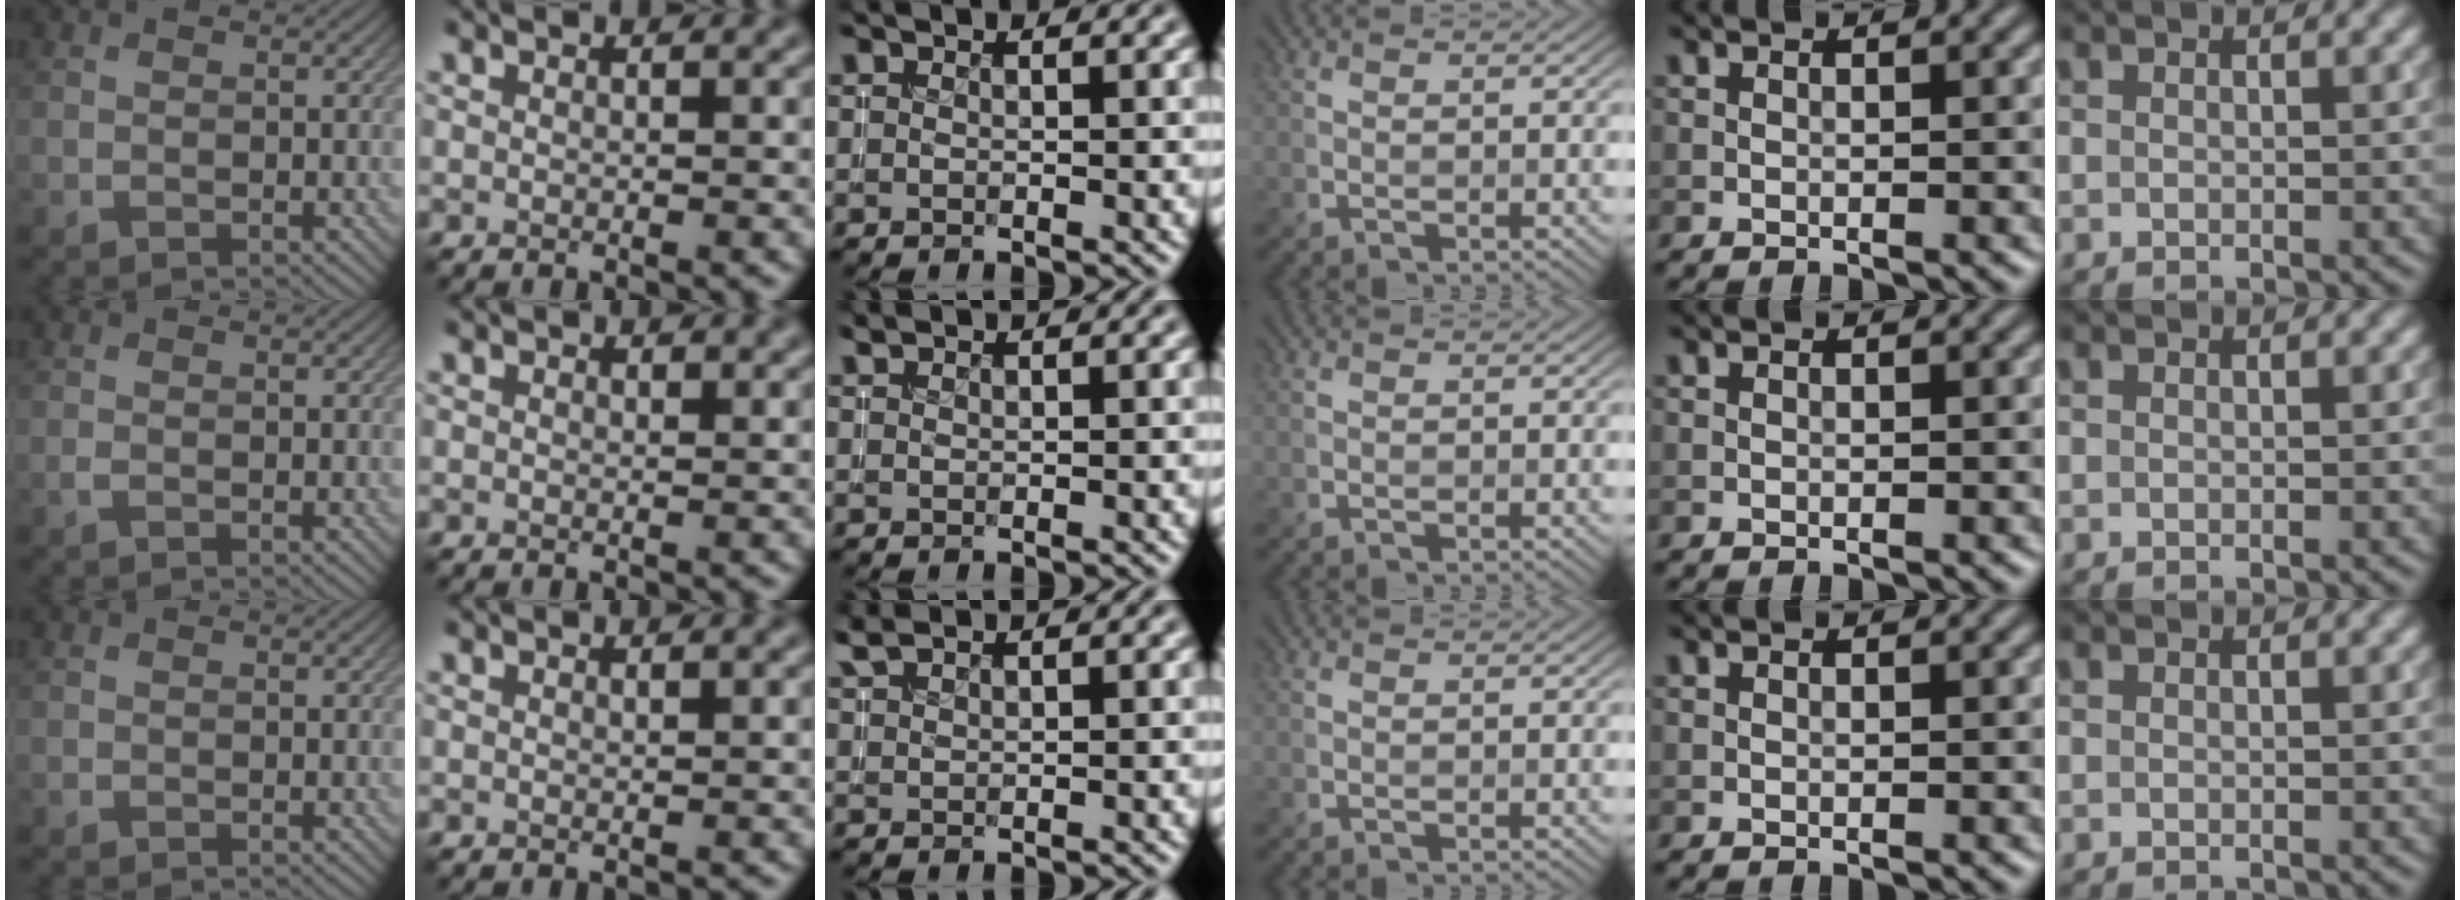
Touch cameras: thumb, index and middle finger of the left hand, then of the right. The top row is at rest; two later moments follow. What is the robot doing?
{"motion": "insert", "object": "coin"}